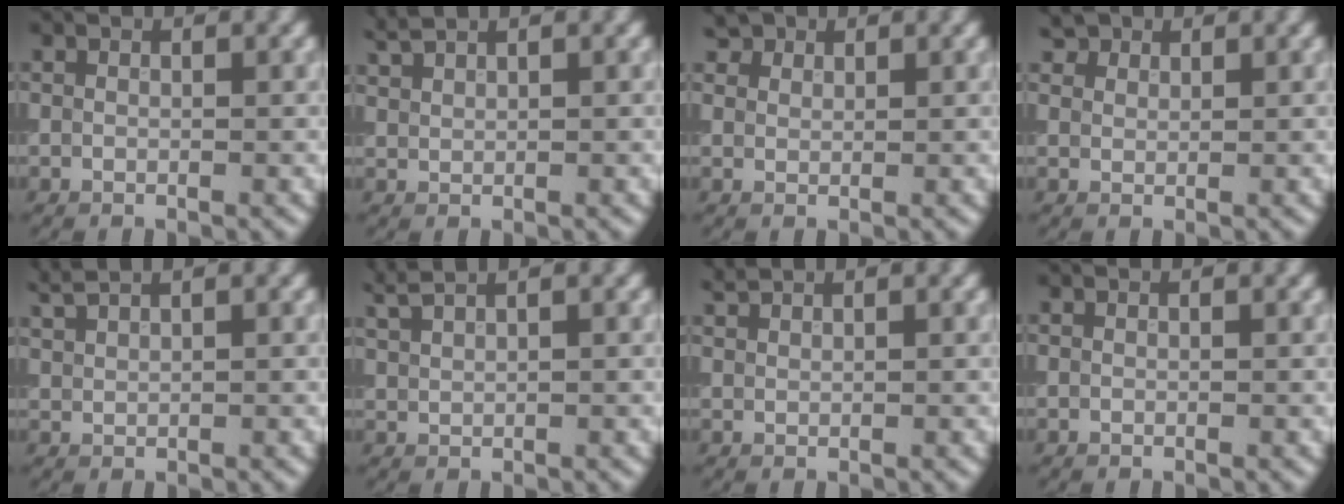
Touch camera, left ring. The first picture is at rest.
{"total": 1.6, "force": [1.5, 0.2, 0.5], "torque": [-0.014, 0.004, 0.038]}
{"total": 2.5, "force": [1.9, 1.4, 0.8], "torque": [-0.023, -0.001, 0.036]}
{"total": 2.5, "force": [1.9, 1.4, 0.8], "torque": [-0.024, -0.002, 0.038]}
{"total": 2.0, "force": [1.8, 0.2, 0.8], "torque": [-0.018, 0.008, 0.044]}
{"total": 2.4, "force": [2.1, 0.4, 1.1], "torque": [-0.022, 0.009, 0.046]}
{"total": 1.1, "force": [1.0, 0.1, 0.2], "torque": [-0.005, 0.002, 0.024]}
{"total": 0.0}